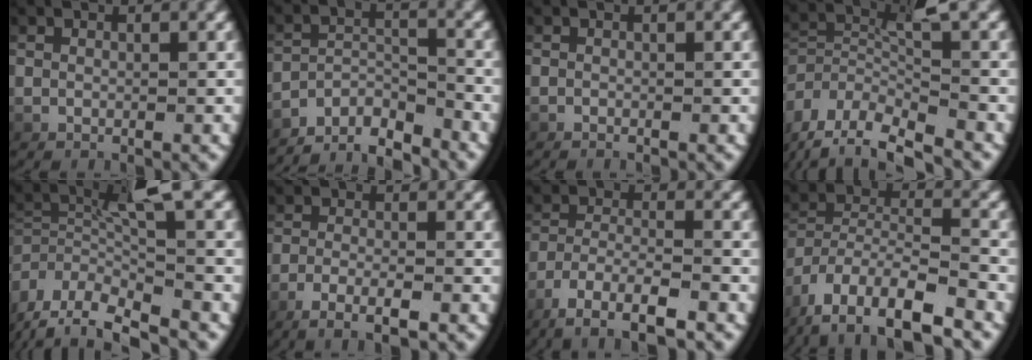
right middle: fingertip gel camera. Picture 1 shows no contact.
{"total": 8.1, "force": [-7.6, 1.9, 1.9], "torque": [-0.019, -0.017, -0.122]}
{"total": 0.6, "force": [-0.6, 0.0, 0.3], "torque": [-0.008, 0.004, -0.012]}
{"total": 6.9, "force": [-2.1, 4.4, 4.8], "torque": [-0.108, -0.012, -0.035]}
{"total": 6.9, "force": [-1.1, 3.6, 5.8], "torque": [-0.120, -0.001, -0.019]}
{"total": 3.9, "force": [-2.3, 0.6, 3.1], "torque": [-0.059, -0.006, -0.035]}
{"total": 6.1, "force": [-4.0, 2.2, 4.1], "torque": [-0.090, -0.024, -0.049]}
{"total": 6.9, "force": [-2.9, 4.2, 4.6], "torque": [-0.087, -0.010, -0.046]}